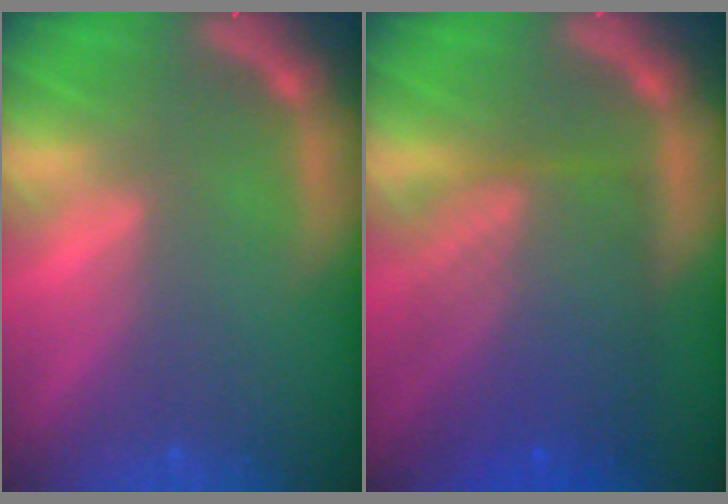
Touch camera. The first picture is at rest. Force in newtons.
{"total": 9.0}